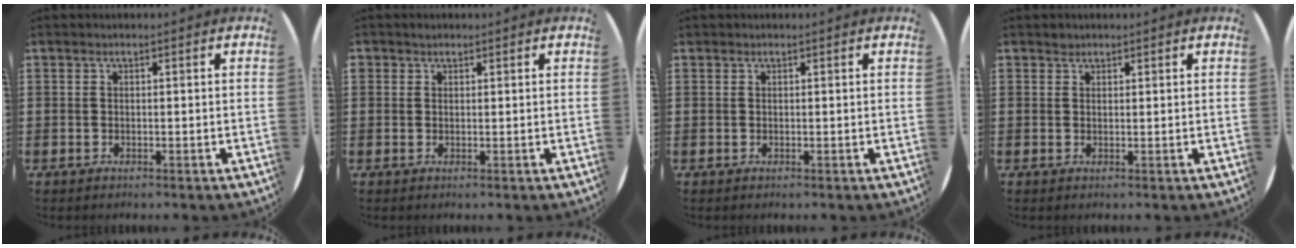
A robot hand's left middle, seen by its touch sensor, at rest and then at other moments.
{"total": 0.7, "force": [0.6, 0.4, -0.1], "torque": [0.002, 0.004, 0.011]}
{"total": 0.0}
{"total": 0.8, "force": [0.7, 0.4, 0.0], "torque": [0.000, 0.002, 0.014]}